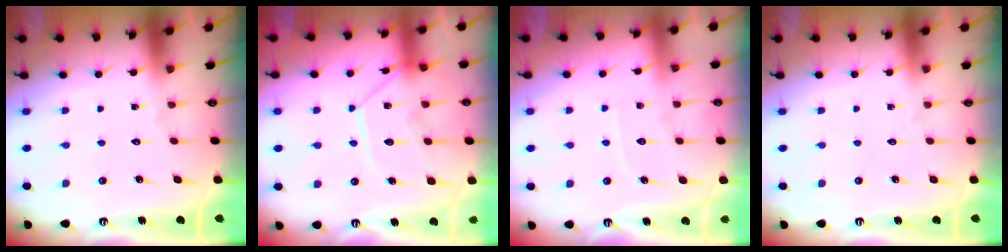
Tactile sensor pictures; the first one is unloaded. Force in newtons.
{"total": 13.4, "press": 13.4, "slide": 1.4}
{"total": 4.9, "press": 4.9, "slide": 0.4}
{"total": 0.0}